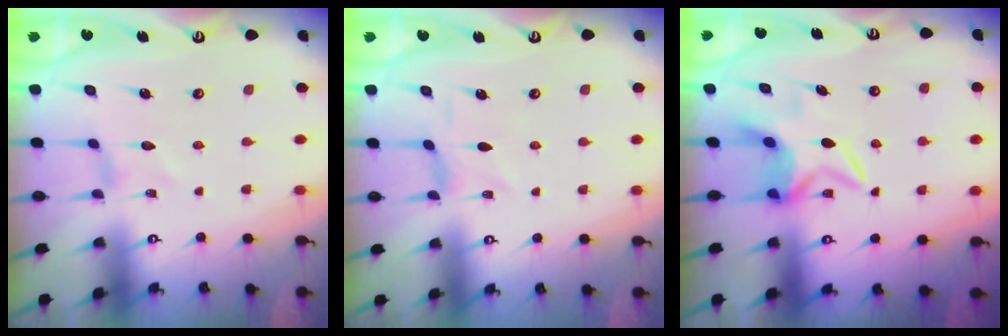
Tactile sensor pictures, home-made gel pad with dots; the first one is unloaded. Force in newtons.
{"total": 1.1, "press": 1.0, "slide": 0.5}
{"total": 6.5, "press": 6.5, "slide": 0.5}